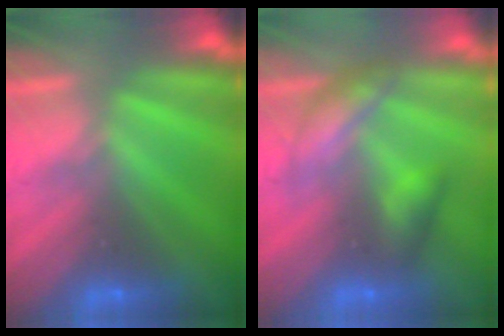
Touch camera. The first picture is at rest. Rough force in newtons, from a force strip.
{"total": 2.5}